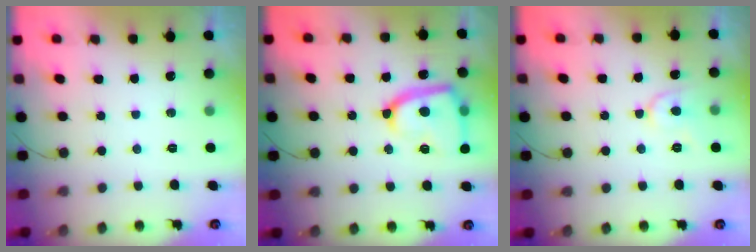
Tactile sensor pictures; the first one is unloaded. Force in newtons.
{"total": 16.7, "press": 16.7, "slide": 1.3}
{"total": 6.4, "press": 6.4, "slide": 0.8}